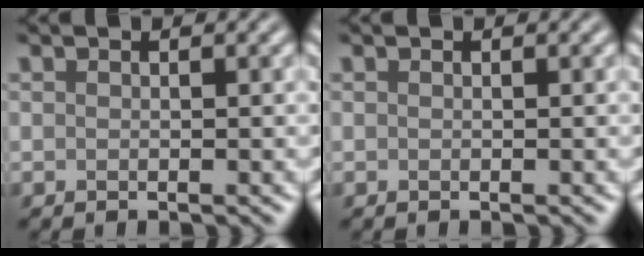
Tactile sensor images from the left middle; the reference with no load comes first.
{"total": 0.0}